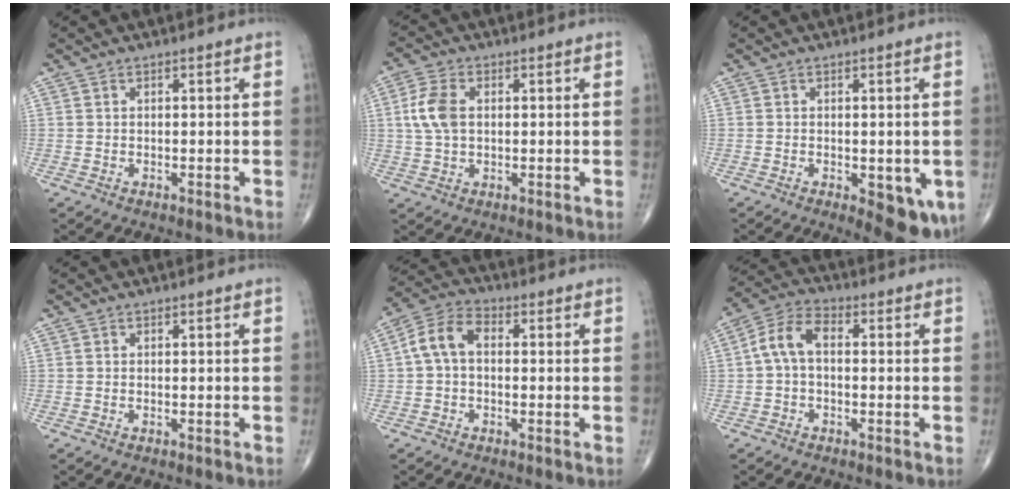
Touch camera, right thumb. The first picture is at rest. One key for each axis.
{"total": 6.5, "fx": 0.9, "fy": 4.1, "fz": 5.0, "tx": -0.113, "ty": 0.008, "tz": 0.016}
{"total": 8.2, "fx": -2.3, "fy": 3.4, "fz": 7.1, "tx": -0.067, "ty": -0.010, "tz": -0.021}
{"total": 0.0}
{"total": 7.3, "fx": 0.4, "fy": 4.7, "fz": 5.6, "tx": -0.106, "ty": 0.026, "tz": -0.003}
{"total": 7.0, "fx": 0.0, "fy": 4.1, "fz": 5.7, "tx": -0.109, "ty": 0.025, "tz": -0.011}